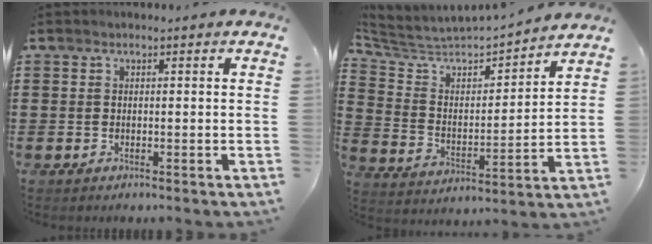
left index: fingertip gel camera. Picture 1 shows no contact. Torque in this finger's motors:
{"motor_torque": [2.14, 0.00, 0.00, 0.00]}